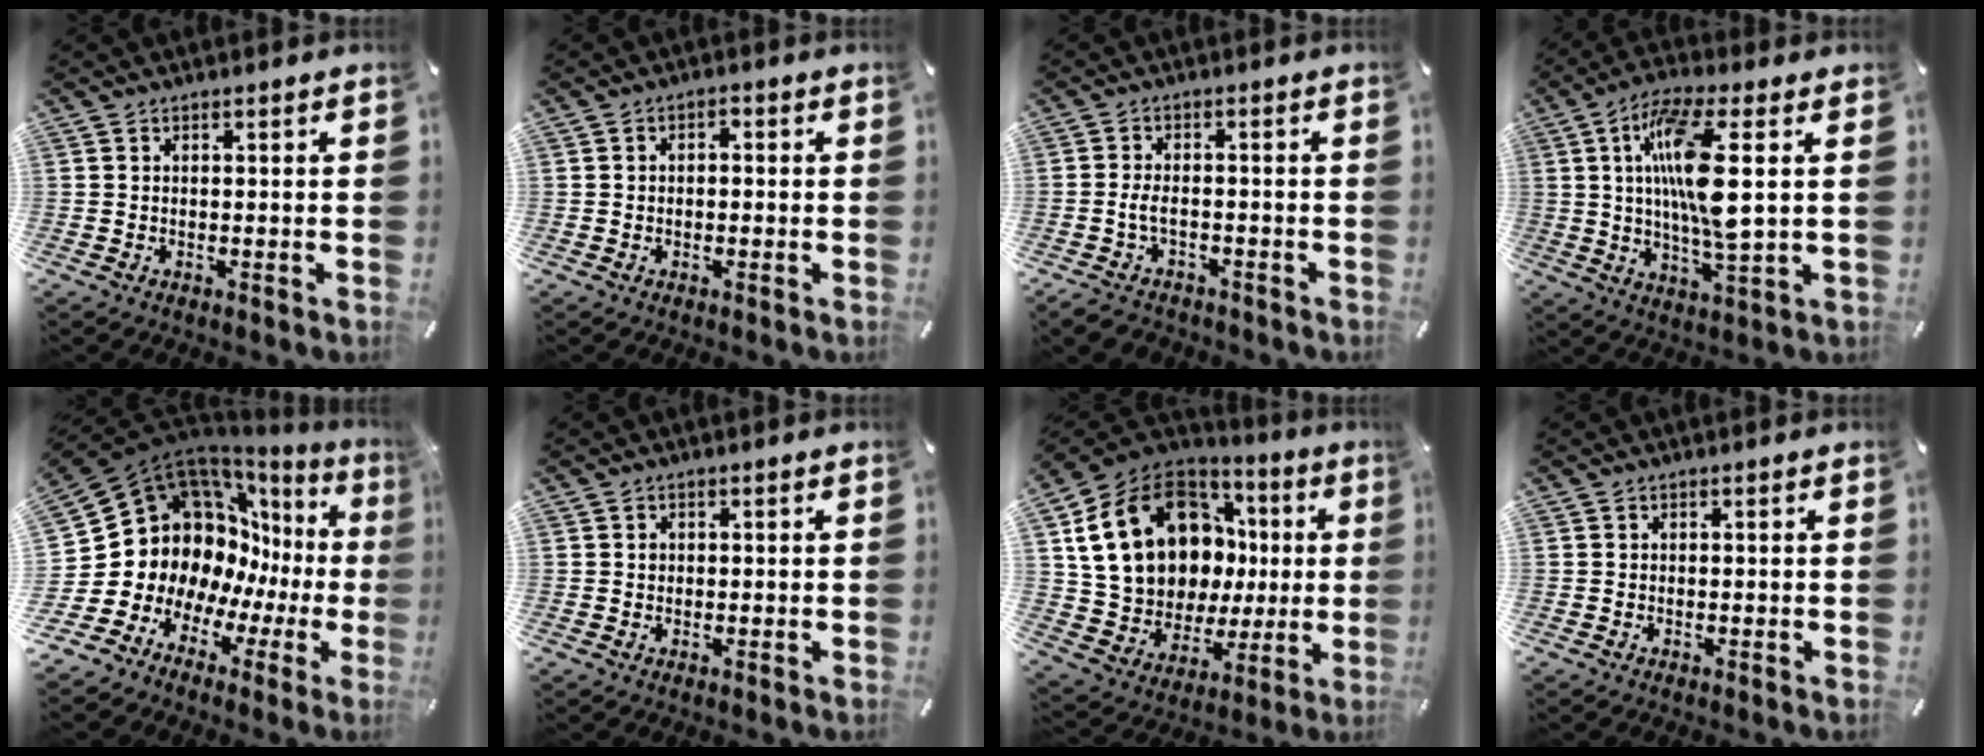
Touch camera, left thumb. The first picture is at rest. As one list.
[{"total": 1.4, "force": [-0.5, 1.0, 0.9], "torque": [-0.019, 0.006, -0.011]}, {"total": 4.2, "force": [-2.2, 2.3, 2.7], "torque": [-0.059, 0.011, -0.043]}, {"total": 15.3, "force": [2.6, 3.5, 14.7], "torque": [-0.295, -0.011, 0.035]}, {"total": 18.0, "force": [4.6, 15.0, 9.0], "torque": [-0.163, -0.081, 0.124]}, {"total": 0.6, "force": [0.1, 0.6, 0.1], "torque": [-0.002, 0.004, 0.000]}, {"total": 21.5, "force": [6.4, 16.3, 12.5], "torque": [-0.233, -0.032, 0.141]}, {"total": 0.0}]